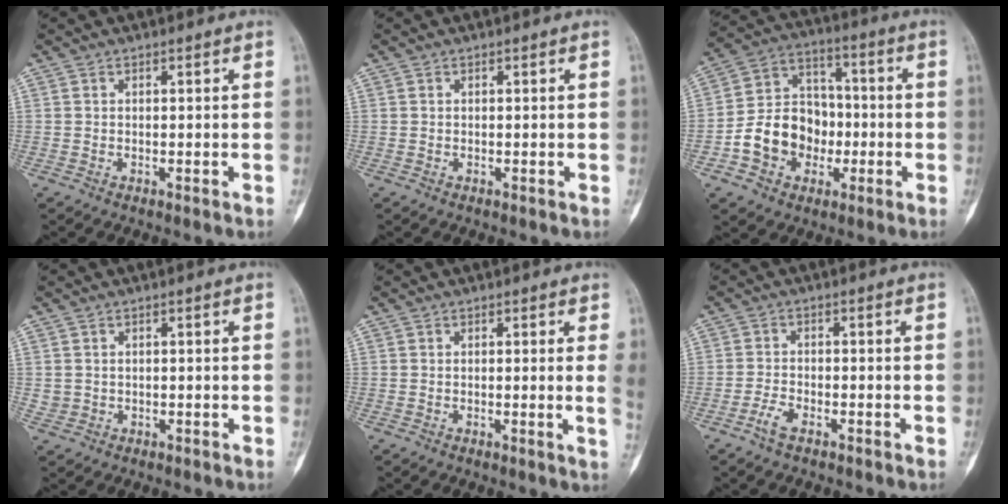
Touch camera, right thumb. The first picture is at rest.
{"total": 0.0}
{"total": 14.1, "force": [-3.6, 11.6, 7.2], "torque": [-0.082, 0.044, -0.063]}
{"total": 1.3, "force": [0.1, 1.3, 0.4], "torque": [-0.003, 0.002, 0.007]}
{"total": 2.0, "force": [0.4, -0.6, 1.8], "torque": [-0.031, -0.008, 0.003]}
{"total": 2.9, "force": [-2.0, 1.1, 1.8], "torque": [-0.043, 0.010, -0.040]}